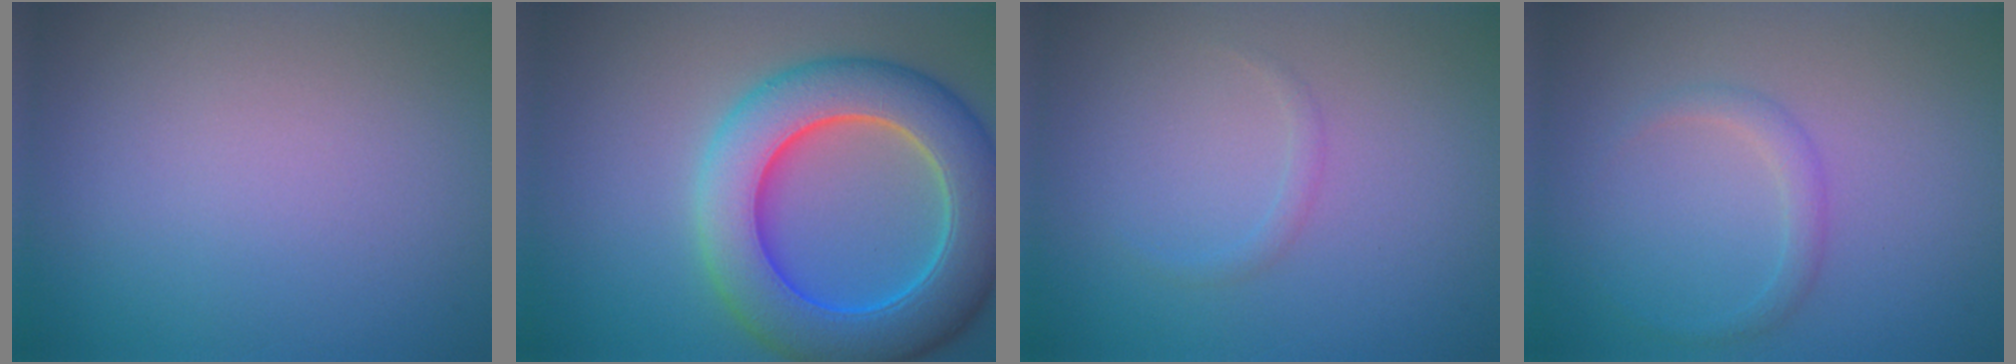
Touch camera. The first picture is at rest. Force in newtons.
{"total": 11.0, "press": 11.0, "slide": 0.5}
{"total": 0.8, "press": 0.7, "slide": 0.1}
{"total": 1.4, "press": 1.4, "slide": 0.1}